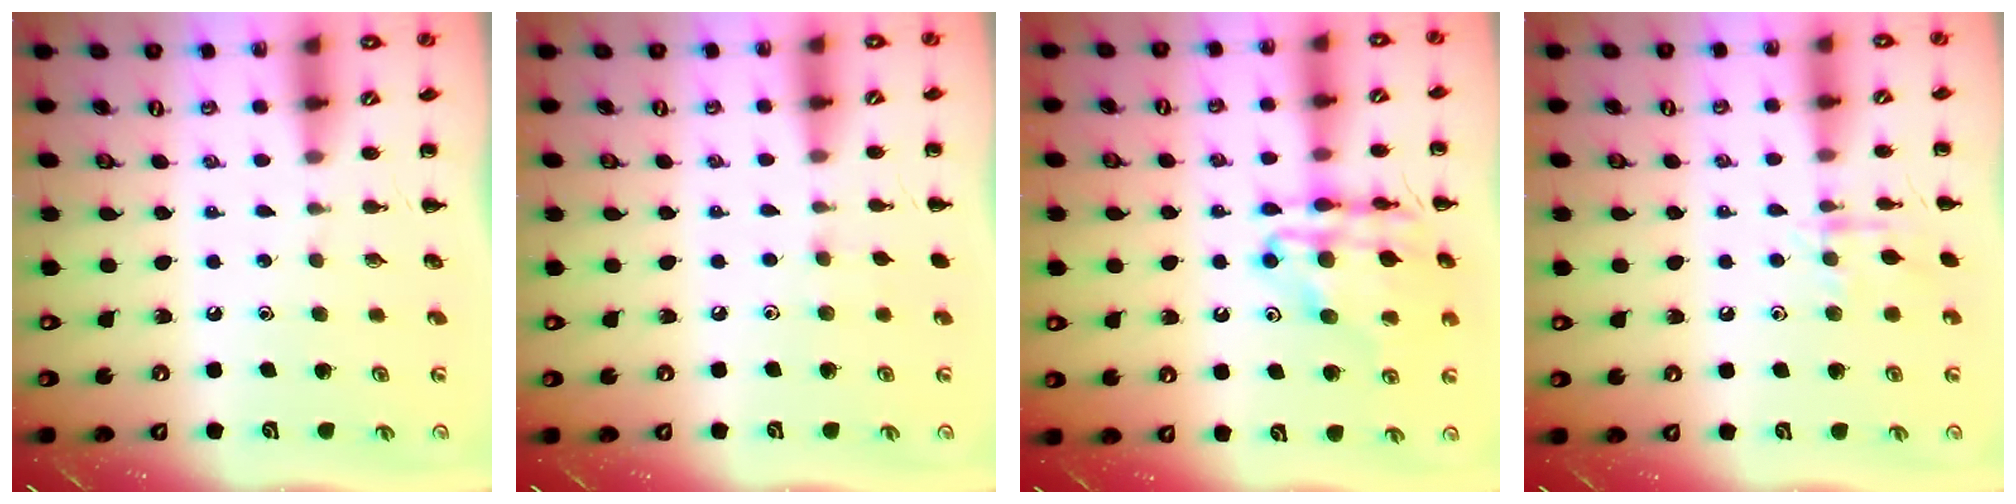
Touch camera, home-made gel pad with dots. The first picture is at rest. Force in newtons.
{"total": 3.8, "press": 3.5, "slide": 1.3}
{"total": 16.8, "press": 16.7, "slide": 2.0}
{"total": 8.2, "press": 8.1, "slide": 1.3}